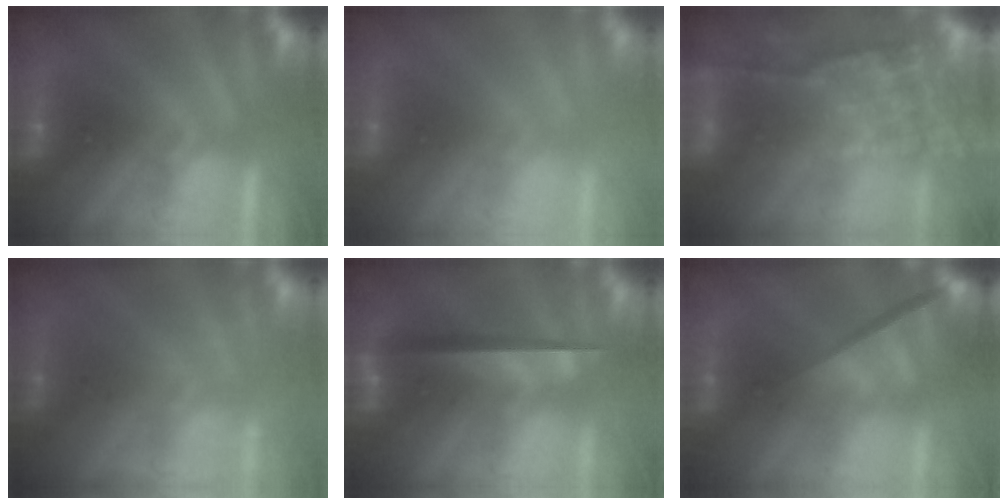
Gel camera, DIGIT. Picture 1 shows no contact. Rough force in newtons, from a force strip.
{"total": 2.7}
{"total": 8.1}
{"total": 2.4}
{"total": 8.7}
{"total": 4.2}